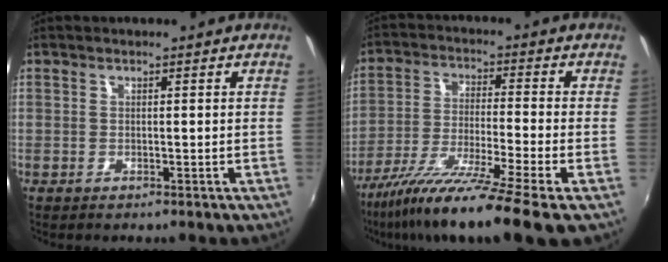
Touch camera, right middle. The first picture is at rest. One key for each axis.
{"total": 15.9, "fx": -11.3, "fy": -0.6, "fz": 11.1, "tx": -0.215, "ty": -0.044, "tz": -0.199}